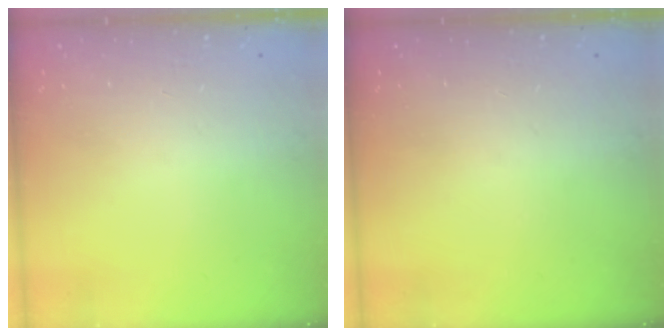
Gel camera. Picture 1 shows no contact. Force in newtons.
{"total": 0.0}